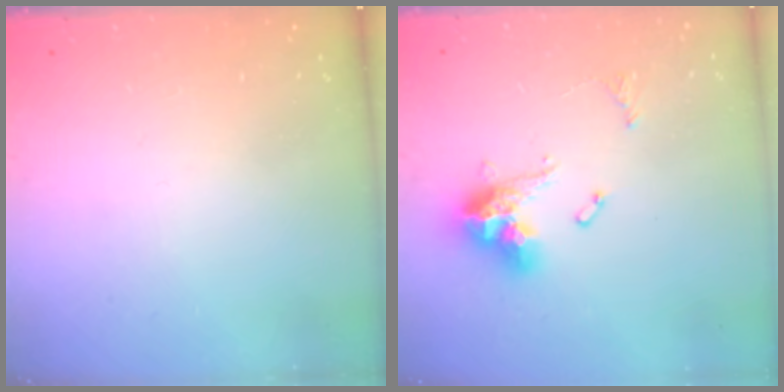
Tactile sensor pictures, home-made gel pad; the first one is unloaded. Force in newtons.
{"total": 11.9, "press": 11.8, "slide": 1.2}